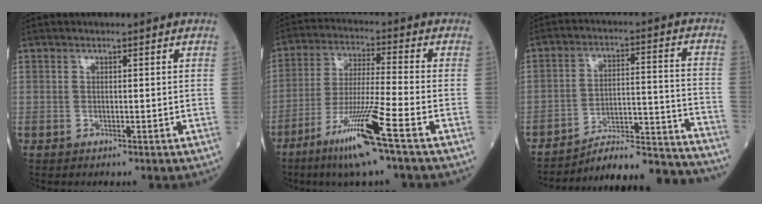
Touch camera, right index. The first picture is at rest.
{"total": 12.3, "force": [-6.8, -1.1, 10.2], "torque": [-0.200, -0.031, -0.130]}
{"total": 20.3, "force": [-19.8, 0.1, 4.8], "torque": [-0.037, 0.019, -0.278]}